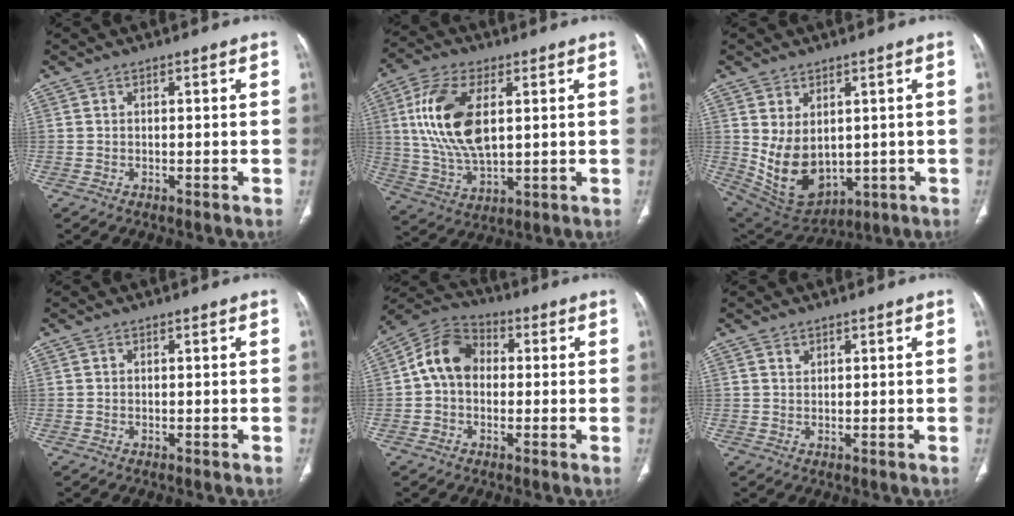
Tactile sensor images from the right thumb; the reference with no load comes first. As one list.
[{"total": 16.1, "force": [3.5, 8.2, 13.4], "torque": [-0.269, -0.009, 0.072]}, {"total": 11.6, "force": [0.7, 8.1, 8.4], "torque": [-0.132, -0.013, 0.051]}, {"total": 0.0}, {"total": 9.8, "force": [0.4, 7.6, 6.3], "torque": [-0.099, 0.029, -0.008]}, {"total": 1.1, "force": [0.8, 0.7, 0.3], "torque": [0.001, -0.005, 0.014]}]